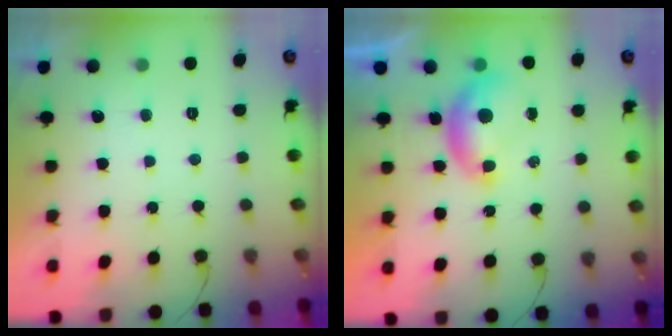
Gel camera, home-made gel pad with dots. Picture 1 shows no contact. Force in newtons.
{"total": 6.9, "press": 6.9, "slide": 1.1}